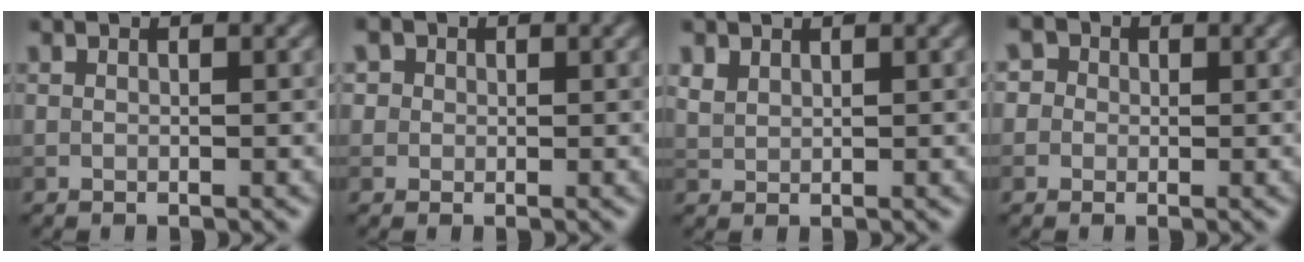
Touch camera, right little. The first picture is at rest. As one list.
[{"total": 2.6, "force": [1.2, 2.1, 0.9], "torque": [-0.012, 0.008, 0.009]}, {"total": 1.3, "force": [1.0, 0.7, 0.4], "torque": [-0.015, 0.000, 0.026]}, {"total": 4.0, "force": [1.6, 3.4, 1.5], "torque": [-0.005, 0.023, -0.004]}]